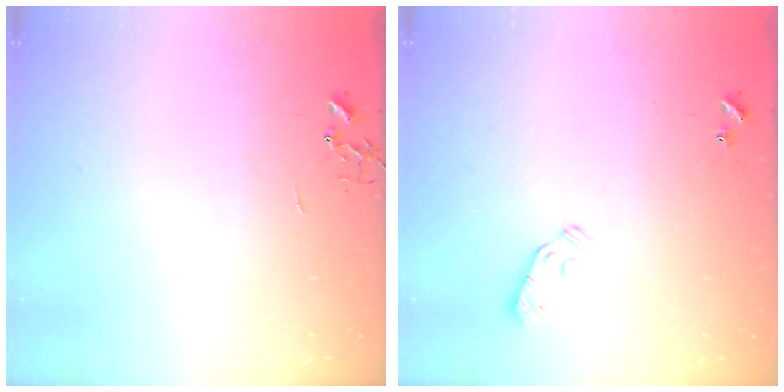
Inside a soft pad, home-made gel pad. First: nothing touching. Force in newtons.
{"total": 5.9, "press": 5.9, "slide": 0.6}